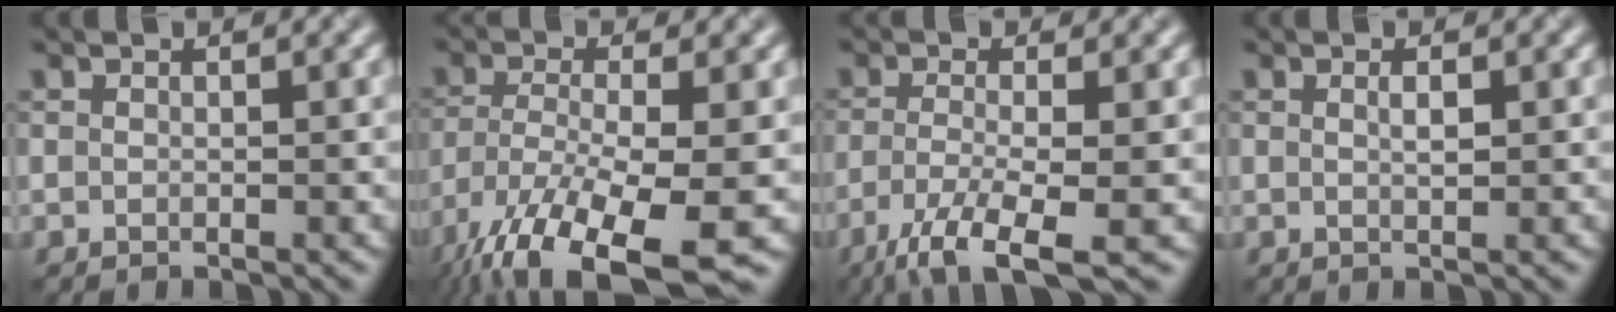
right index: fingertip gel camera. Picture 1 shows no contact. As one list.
[{"total": 12.9, "force": [-8.1, 4.0, 9.3], "torque": [-0.199, -0.037, -0.135]}, {"total": 6.5, "force": [-3.6, 1.5, 5.1], "torque": [-0.094, -0.008, -0.075]}, {"total": 1.0, "force": [0.3, 0.3, 1.0], "torque": [-0.018, 0.001, 0.005]}]